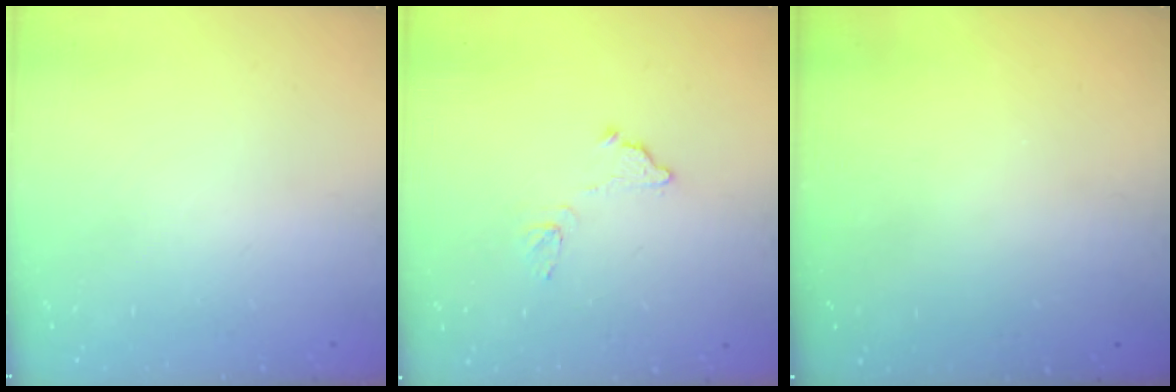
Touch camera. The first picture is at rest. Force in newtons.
{"total": 9.0, "press": 9.0, "slide": 0.5}
{"total": 3.1, "press": 3.1, "slide": 0.3}